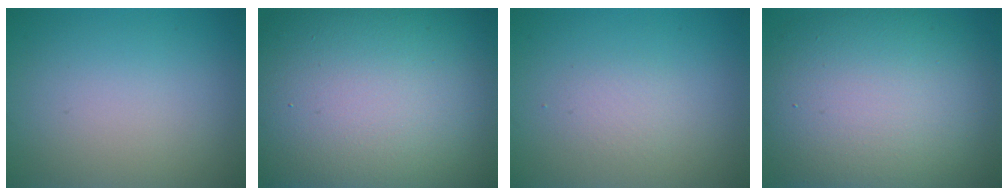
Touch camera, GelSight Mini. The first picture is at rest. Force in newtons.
{"total": 22.3, "press": 22.2, "slide": 1.1}
{"total": 1.4, "press": 1.4, "slide": 0.1}
{"total": 13.9, "press": 13.9, "slide": 0.7}